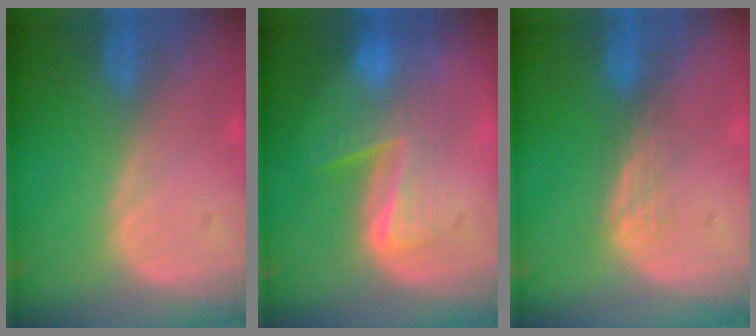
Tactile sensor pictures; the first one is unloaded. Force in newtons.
{"total": 6.5, "press": 6.4, "slide": 1.2}
{"total": 2.2, "press": 2.2, "slide": 0.2}